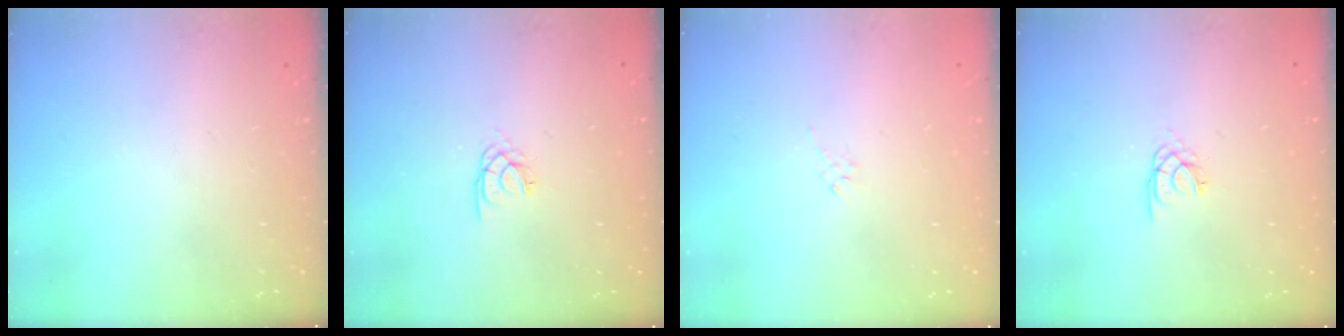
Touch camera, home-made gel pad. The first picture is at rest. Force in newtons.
{"total": 2.0, "press": 2.0, "slide": 0.3}
{"total": 2.8, "press": 2.7, "slide": 0.6}
{"total": 2.0, "press": 2.0, "slide": 0.3}